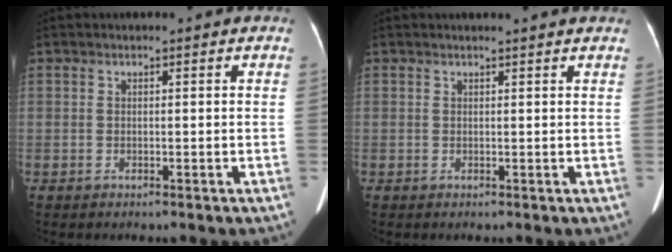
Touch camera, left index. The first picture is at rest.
{"total": 3.2, "force": [3.0, 0.0, 0.8], "torque": [-0.015, 0.014, 0.025]}